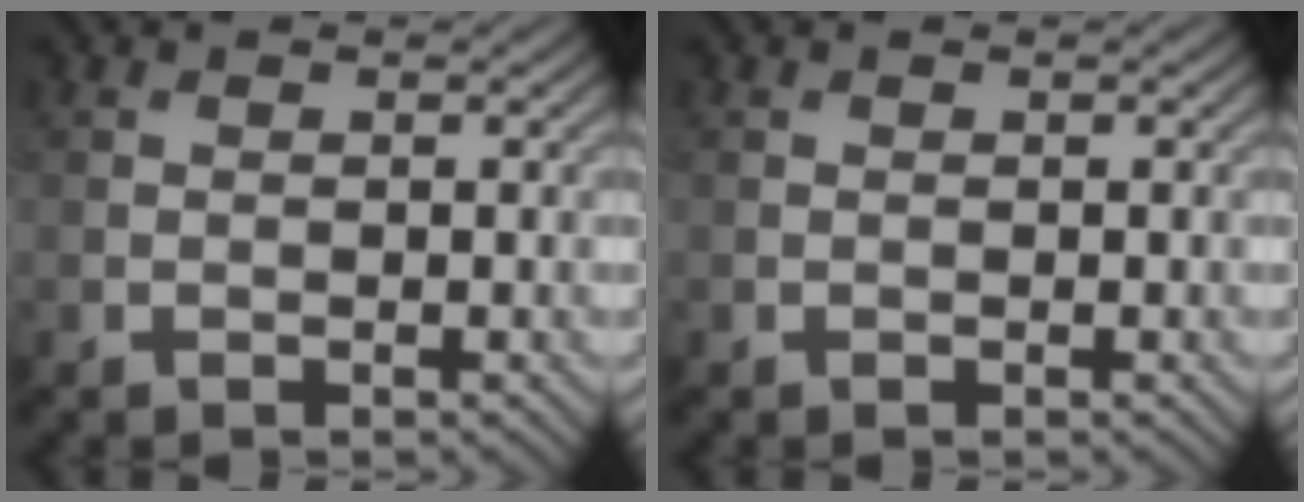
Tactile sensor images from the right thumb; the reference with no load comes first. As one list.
[{"total": 0.0}]